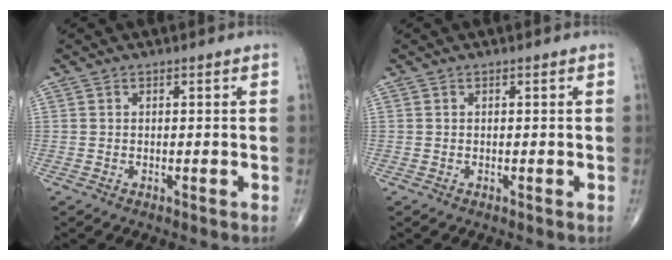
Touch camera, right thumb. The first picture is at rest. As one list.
[{"total": 0.0}]